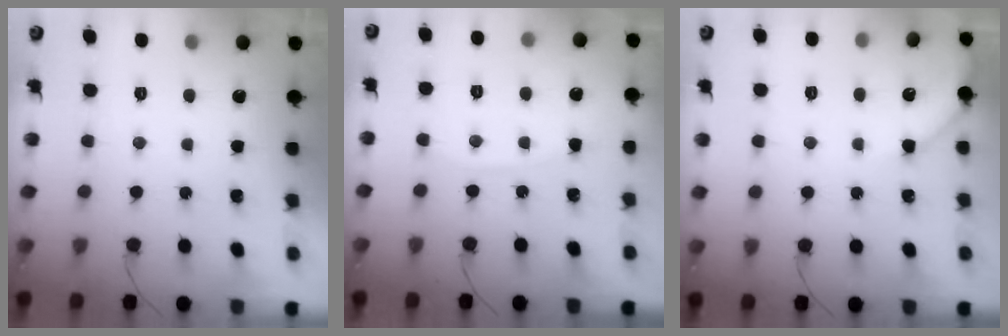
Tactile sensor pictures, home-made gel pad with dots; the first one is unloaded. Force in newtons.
{"total": 5.4, "press": 5.3, "slide": 0.7}
{"total": 5.4, "press": 5.4, "slide": 0.6}